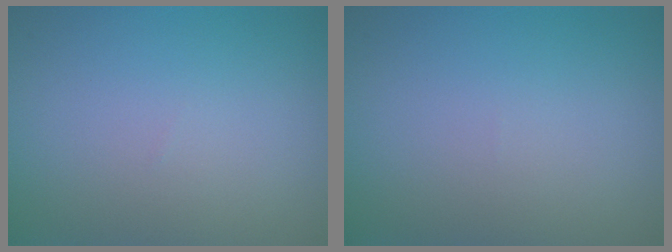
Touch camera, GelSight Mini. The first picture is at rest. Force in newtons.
{"total": 0.0}